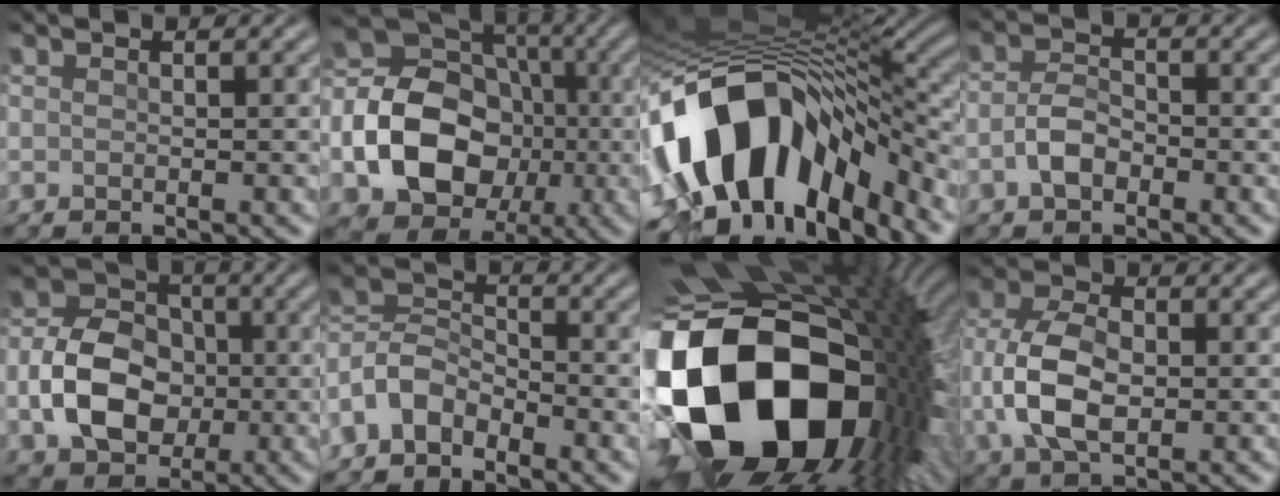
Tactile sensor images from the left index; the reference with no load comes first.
{"total": 15.6, "force": [-2.3, 12.7, 8.6], "torque": [-0.183, -0.004, -0.050]}
{"total": 15.0, "force": [-5.9, 8.4, 11.0], "torque": [-0.200, 0.001, -0.088]}
{"total": 2.5, "force": [-1.2, 1.3, 1.7], "torque": [-0.037, 0.010, -0.028]}
{"total": 7.5, "force": [-1.6, 5.4, 4.9], "torque": [-0.095, 0.008, -0.036]}
{"total": 4.6, "force": [-3.0, 2.6, 2.3], "torque": [-0.051, 0.008, -0.074]}
{"total": 22.1, "force": [-3.8, 15.1, 15.7], "torque": [-0.347, -0.077, -0.031]}
{"total": 6.7, "force": [-0.7, 4.0, 5.3], "torque": [-0.124, 0.007, -0.017]}